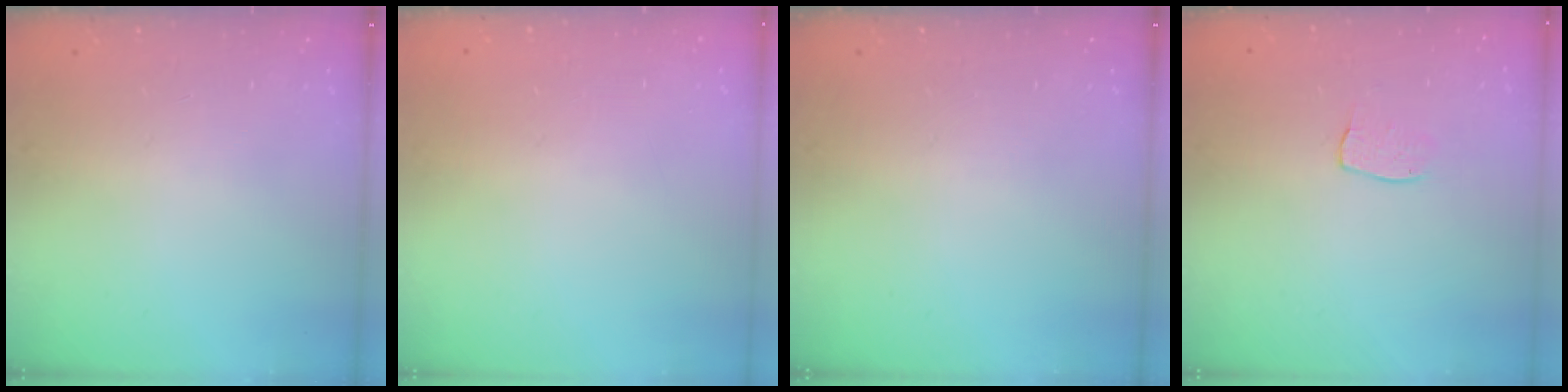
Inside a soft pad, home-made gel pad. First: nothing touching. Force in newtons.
{"total": 0.0}
{"total": 0.0}
{"total": 5.0, "press": 5.0, "slide": 0.3}